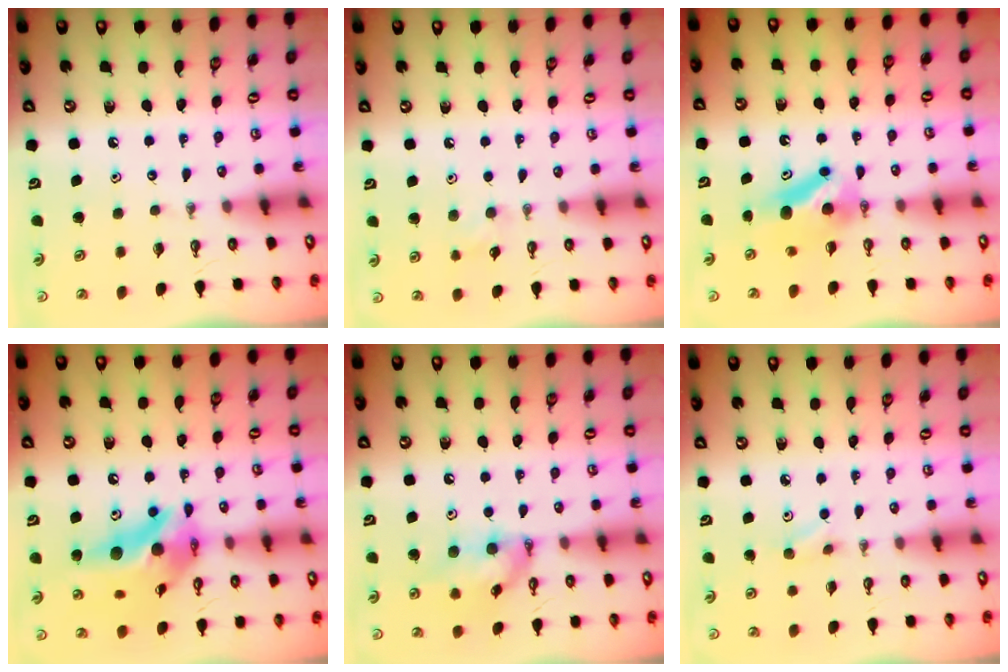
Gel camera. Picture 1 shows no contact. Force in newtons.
{"total": 6.6, "press": 6.2, "slide": 2.2}
{"total": 7.2, "press": 6.8, "slide": 2.3}
{"total": 18.3, "press": 18.0, "slide": 3.5}
{"total": 12.9, "press": 12.8, "slide": 1.5}
{"total": 4.2, "press": 4.1, "slide": 0.8}